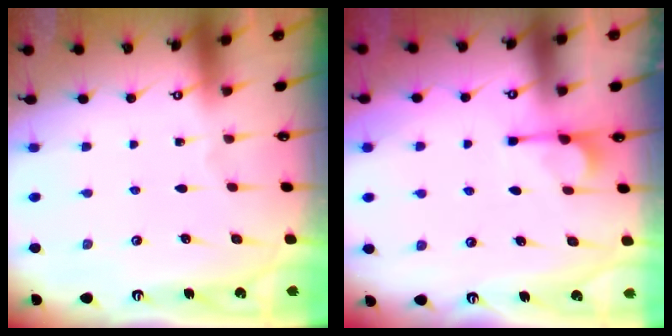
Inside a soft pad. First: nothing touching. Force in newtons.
{"total": 0.8, "press": 0.1, "slide": 0.8}